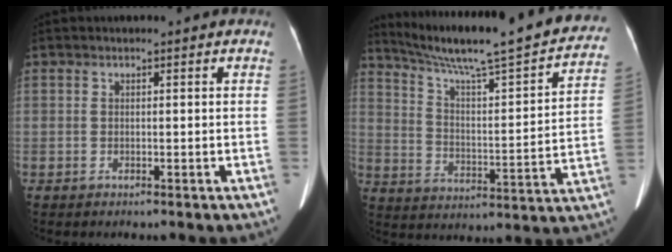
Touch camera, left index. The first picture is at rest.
{"total": 26.4, "force": [22.9, 2.1, 12.9], "torque": [-0.209, -0.035, 0.313]}